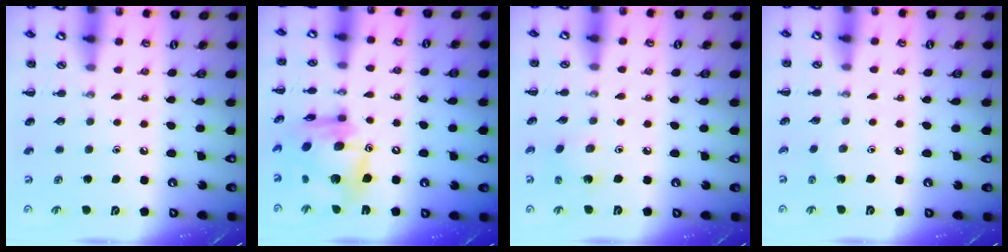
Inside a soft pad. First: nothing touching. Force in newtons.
{"total": 14.5, "press": 13.7, "slide": 4.8}
{"total": 1.8, "press": 1.7, "slide": 0.8}
{"total": 2.7, "press": 2.6, "slide": 1.0}